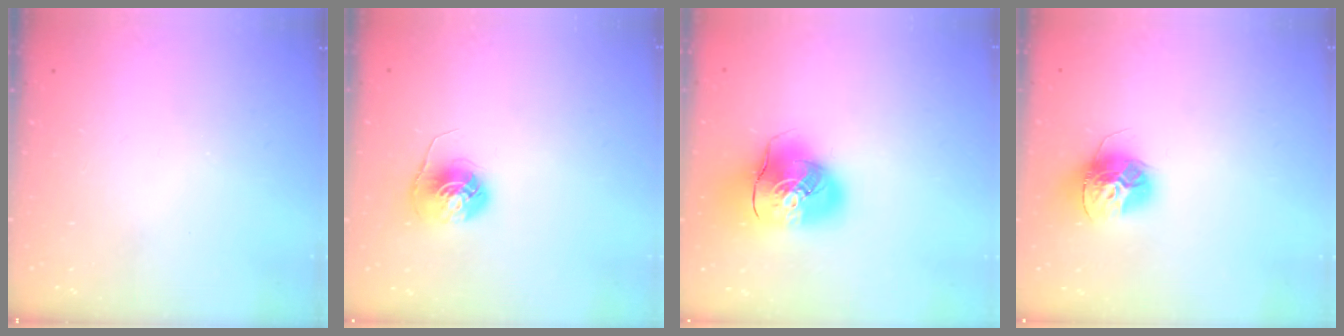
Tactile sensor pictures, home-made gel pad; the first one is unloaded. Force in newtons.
{"total": 6.1, "press": 6.1, "slide": 0.4}
{"total": 14.8, "press": 14.5, "slide": 2.6}
{"total": 15.2, "press": 15.2, "slide": 1.4}